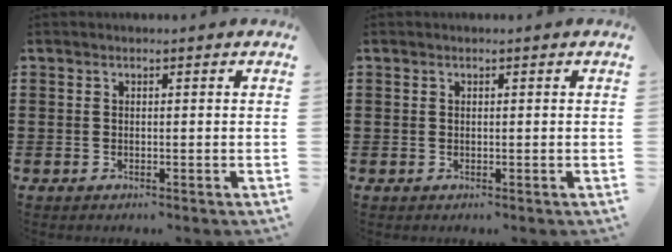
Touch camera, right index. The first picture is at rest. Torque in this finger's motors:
{"motor_torque": [-0.55, 0.78, -0.07, -0.01]}